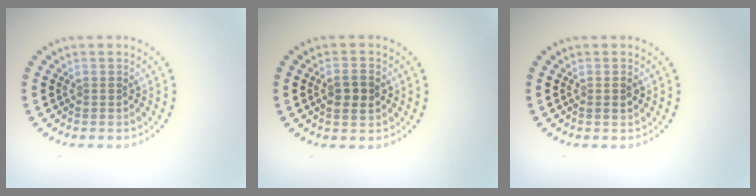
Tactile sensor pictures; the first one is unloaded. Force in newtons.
{"total": 2.5, "press": 2.5, "slide": 0.5}
{"total": 1.0, "press": 1.0, "slide": 0.3}